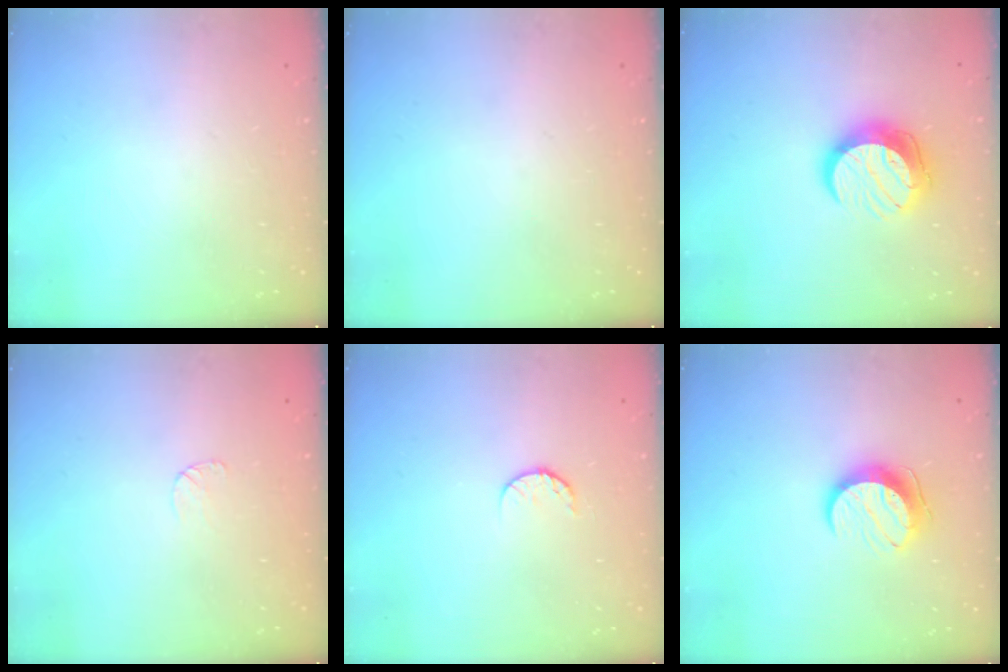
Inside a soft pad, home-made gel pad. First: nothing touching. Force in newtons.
{"total": 0.0}
{"total": 12.6, "press": 12.6, "slide": 0.6}
{"total": 3.7, "press": 3.7, "slide": 0.4}
{"total": 6.6, "press": 6.6, "slide": 0.7}
{"total": 10.1, "press": 10.1, "slide": 0.4}